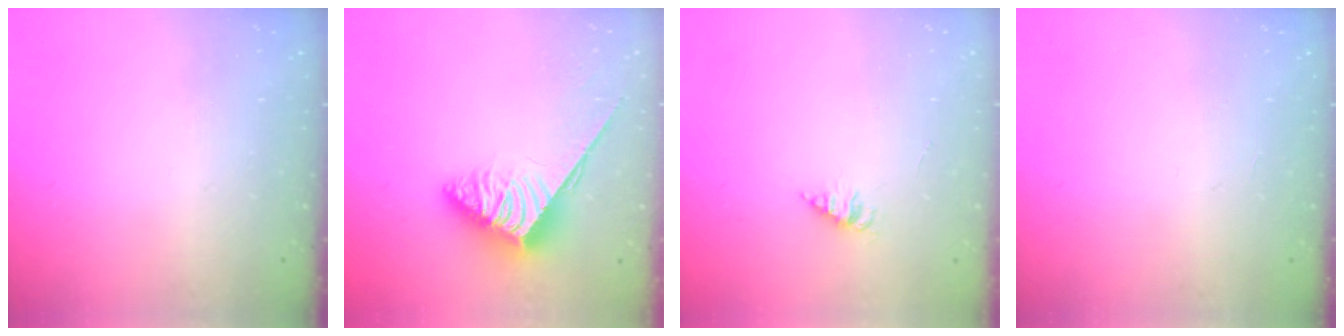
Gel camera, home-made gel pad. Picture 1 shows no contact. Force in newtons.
{"total": 3.8, "press": 3.8, "slide": 0.6}
{"total": 2.1, "press": 2.1, "slide": 0.3}
{"total": 0.0}